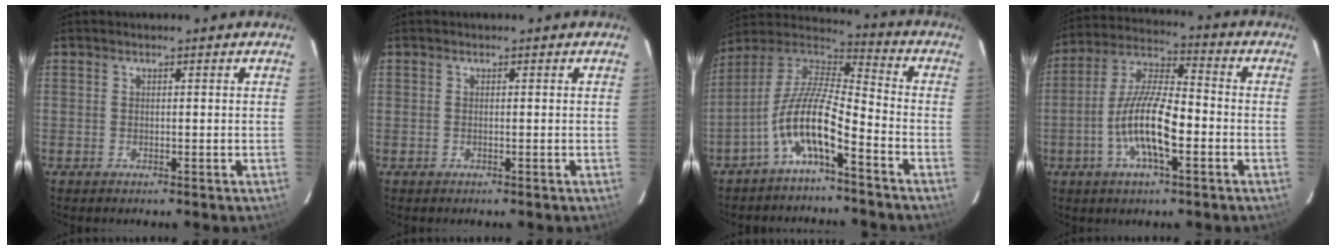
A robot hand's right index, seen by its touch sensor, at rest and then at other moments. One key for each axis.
{"total": 0.0}
{"total": 11.4, "fx": -6.2, "fy": 2.7, "fz": 9.2, "tx": -0.187, "ty": 0.009, "tz": -0.122}
{"total": 12.6, "fx": -4.1, "fy": 3.7, "fz": 11.3, "tx": -0.230, "ty": 0.000, "tz": -0.079}